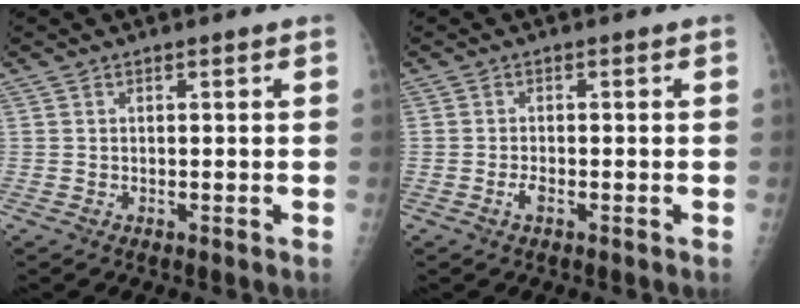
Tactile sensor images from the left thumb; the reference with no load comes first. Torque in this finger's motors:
{"motor_torque": [-0.03, 0.03, 0.01, 0.00, 0.00]}